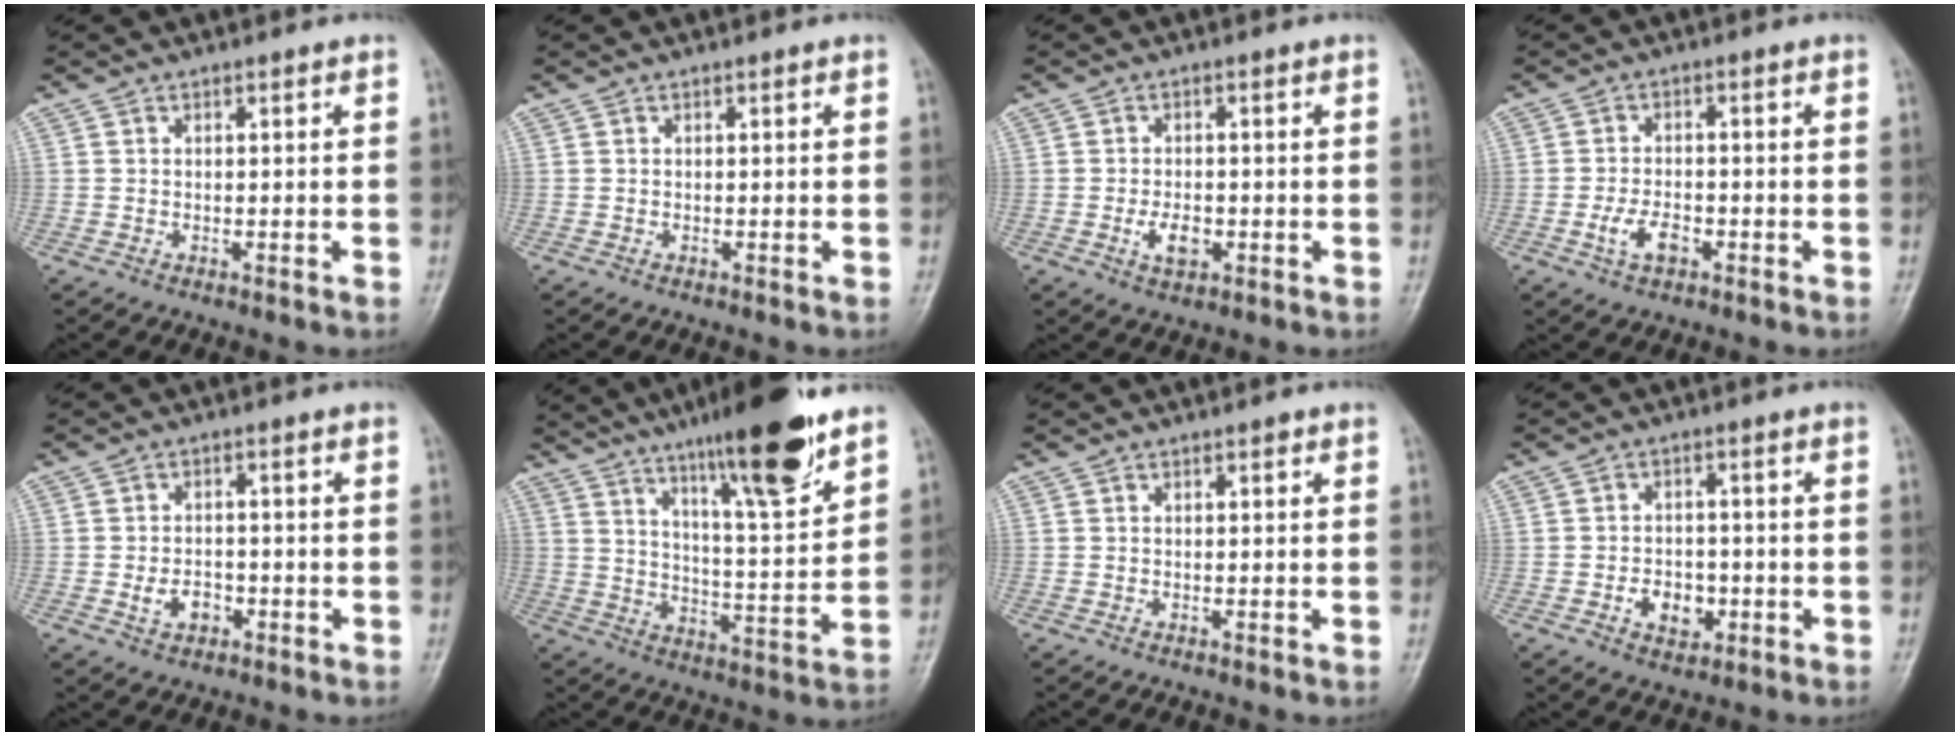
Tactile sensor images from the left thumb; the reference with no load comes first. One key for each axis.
{"total": 0.0}
{"total": 4.0, "fx": -1.1, "fy": 2.4, "fz": 3.0, "tx": -0.049, "ty": 0.000, "tz": -0.018}
{"total": 4.5, "fx": -1.9, "fy": 2.5, "fz": 3.2, "tx": -0.061, "ty": 0.010, "tz": -0.035}
{"total": 4.0, "fx": -1.4, "fy": 2.9, "fz": 2.4, "tx": -0.034, "ty": 0.009, "tz": -0.021}
{"total": 17.9, "fx": 11.9, "fy": 2.6, "fz": 13.1, "tx": -0.185, "ty": -0.063, "tz": 0.191}
{"total": 0.6, "fx": 0.3, "fy": 0.2, "fz": 0.4, "tx": -0.005, "ty": -0.001, "tz": 0.004}
{"total": 5.6, "fx": -1.7, "fy": 4.1, "fz": 3.4, "tx": -0.030, "ty": 0.010, "tz": -0.023}